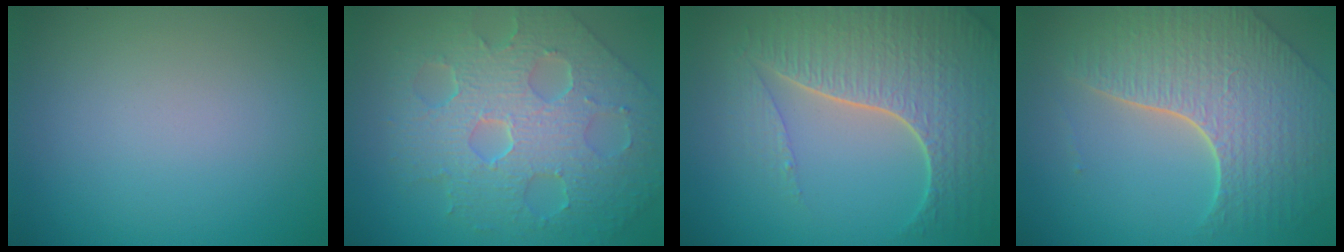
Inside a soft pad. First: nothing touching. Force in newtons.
{"total": 8.7, "press": 6.1, "slide": 6.1}
{"total": 7.6, "press": 5.5, "slide": 5.2}
{"total": 7.6, "press": 5.5, "slide": 5.2}